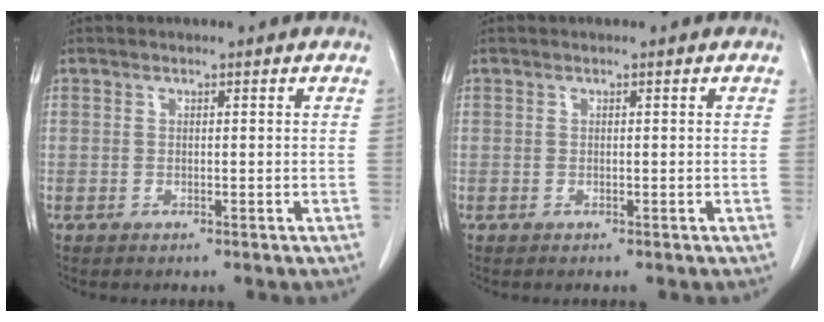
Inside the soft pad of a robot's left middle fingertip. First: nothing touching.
{"total": 0.0}